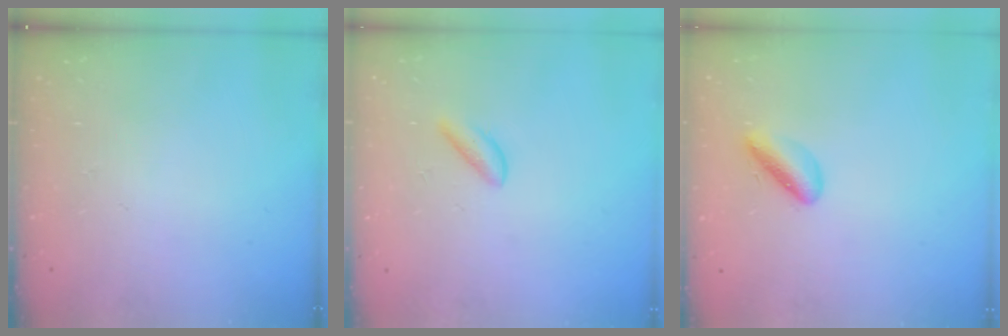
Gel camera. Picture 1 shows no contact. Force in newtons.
{"total": 2.7, "press": 2.7, "slide": 0.3}
{"total": 4.1, "press": 4.0, "slide": 0.8}